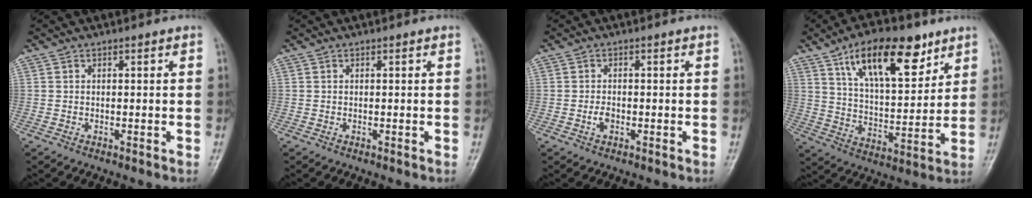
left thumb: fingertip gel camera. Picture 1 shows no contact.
{"total": 0.0}
{"total": 1.8, "force": [-0.6, 1.2, 1.2], "torque": [-0.021, 0.003, -0.013]}
{"total": 17.9, "force": [10.0, 7.6, 12.7], "torque": [-0.166, -0.042, 0.172]}